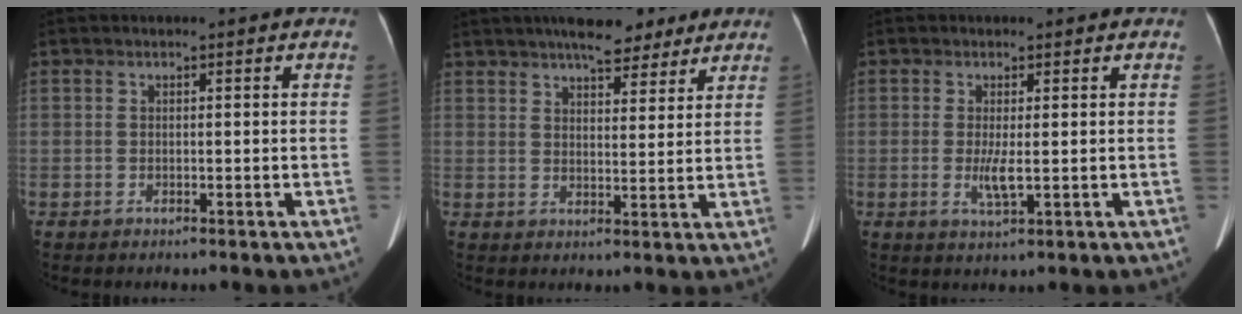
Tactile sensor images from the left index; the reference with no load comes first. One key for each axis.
{"total": 10.1, "fx": 8.0, "fy": 3.0, "fz": 5.3, "tx": -0.070, "ty": 0.020, "tz": 0.117}
{"total": 2.8, "fx": -0.1, "fy": 0.4, "fz": 2.8, "tx": -0.058, "ty": -0.007, "tz": 0.003}